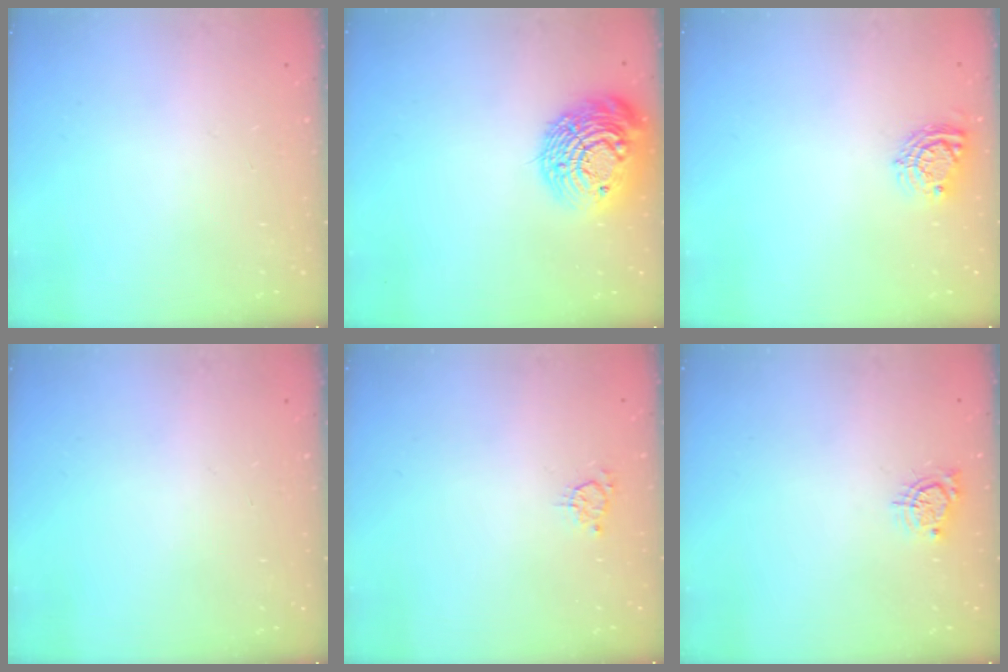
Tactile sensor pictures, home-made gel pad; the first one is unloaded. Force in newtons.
{"total": 17.0, "press": 16.9, "slide": 1.4}
{"total": 7.5, "press": 7.5, "slide": 0.2}
{"total": 0.0}
{"total": 2.9, "press": 2.9, "slide": 0.5}
{"total": 5.2, "press": 5.1, "slide": 0.5}